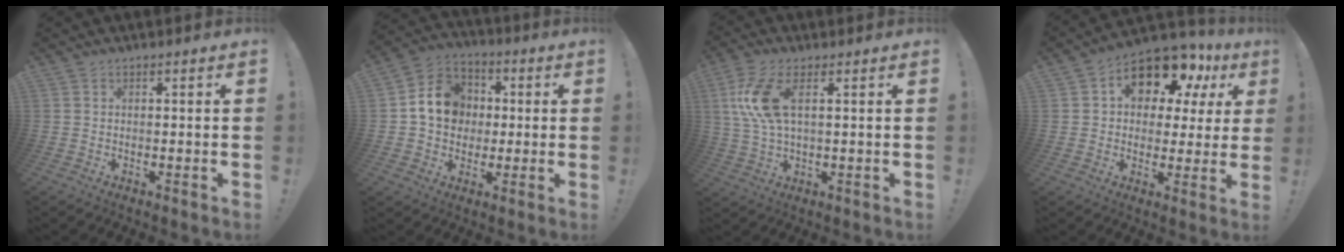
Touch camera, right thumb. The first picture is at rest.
{"total": 12.9, "force": [1.2, 11.4, 5.8], "torque": [-0.071, 0.012, 0.034]}
{"total": 11.3, "force": [3.1, 4.5, 9.9], "torque": [-0.206, -0.013, 0.054]}
{"total": 12.9, "force": [7.4, 7.6, 7.4], "torque": [-0.107, -0.053, 0.126]}